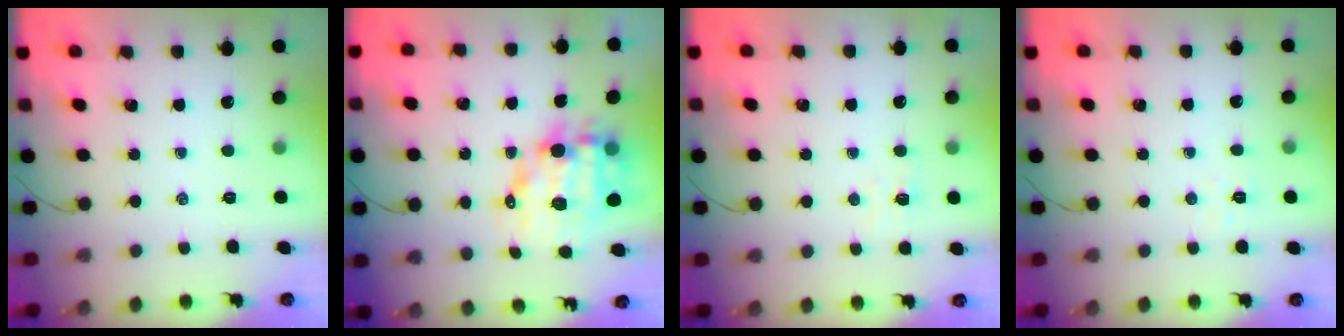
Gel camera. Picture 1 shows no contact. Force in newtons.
{"total": 11.8, "press": 11.5, "slide": 2.9}
{"total": 2.9, "press": 2.8, "slide": 0.8}
{"total": 3.6, "press": 3.5, "slide": 0.8}